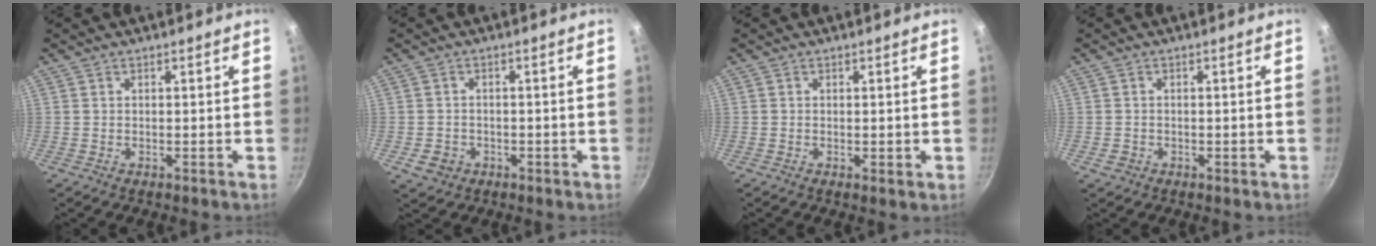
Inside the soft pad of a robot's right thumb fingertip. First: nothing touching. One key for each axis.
{"total": 3.9, "fx": -1.3, "fy": 3.3, "fz": 1.6, "tx": -0.019, "ty": 0.014, "tz": -0.013}
{"total": 1.3, "fx": -0.2, "fy": 0.6, "fz": 1.2, "tx": -0.017, "ty": -0.003, "tz": -0.003}
{"total": 1.7, "fx": -0.6, "fy": 1.4, "fz": 0.8, "tx": -0.011, "ty": 0.003, "tz": -0.008}